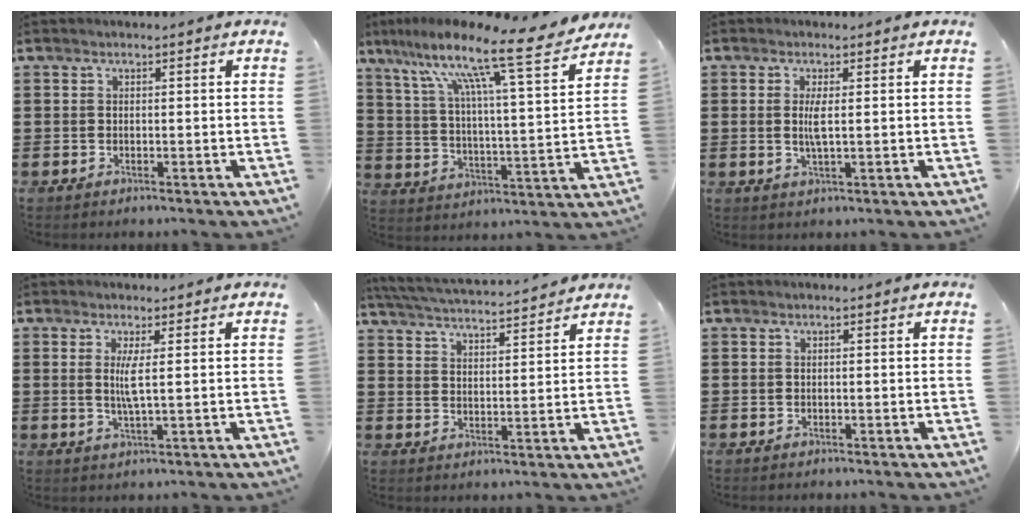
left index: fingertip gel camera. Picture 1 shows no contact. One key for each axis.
{"total": 13.6, "fx": 10.5, "fy": 0.4, "fz": 8.7, "tx": -0.178, "ty": -0.072, "tz": 0.161}
{"total": 2.8, "fx": 0.3, "fy": 0.3, "fz": 2.8, "tx": -0.055, "ty": -0.003, "tz": 0.003}
{"total": 3.7, "fx": 0.6, "fy": 0.0, "fz": 3.6, "tx": -0.071, "ty": -0.006, "tz": 0.008}
{"total": 4.7, "fx": 4.6, "fy": -0.3, "fz": 0.9, "tx": -0.038, "ty": -0.032, "tz": 0.076}
{"total": 0.0}